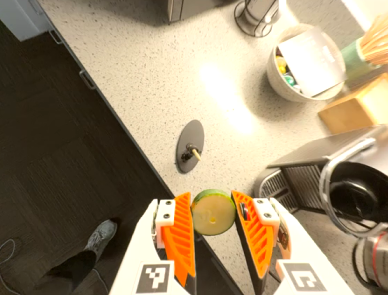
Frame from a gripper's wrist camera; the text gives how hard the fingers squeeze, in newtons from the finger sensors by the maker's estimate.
{"total": 11.0, "left": 11.5, "right": 10.6}